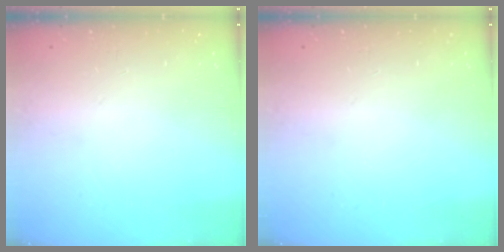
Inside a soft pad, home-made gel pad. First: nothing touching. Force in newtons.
{"total": 0.0}